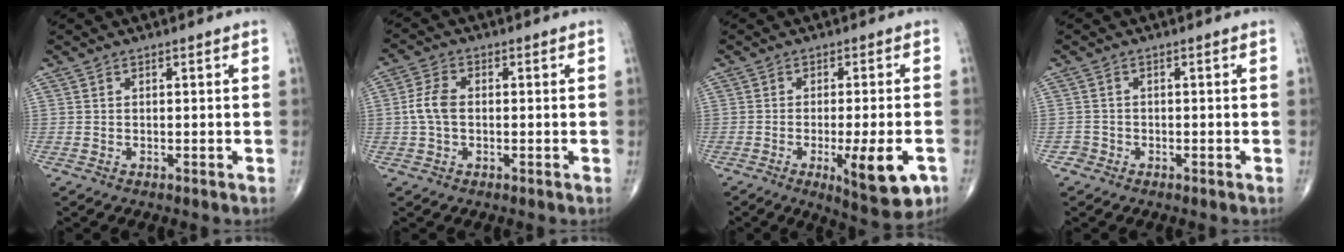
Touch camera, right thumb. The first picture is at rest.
{"total": 5.1, "force": [-0.1, 3.1, 4.0], "torque": [-0.091, 0.013, -0.008]}
{"total": 11.0, "force": [-4.1, 2.8, 9.9], "torque": [-0.133, -0.003, -0.051]}
{"total": 1.4, "force": [-0.9, 1.1, -0.3], "torque": [0.016, 0.007, -0.023]}